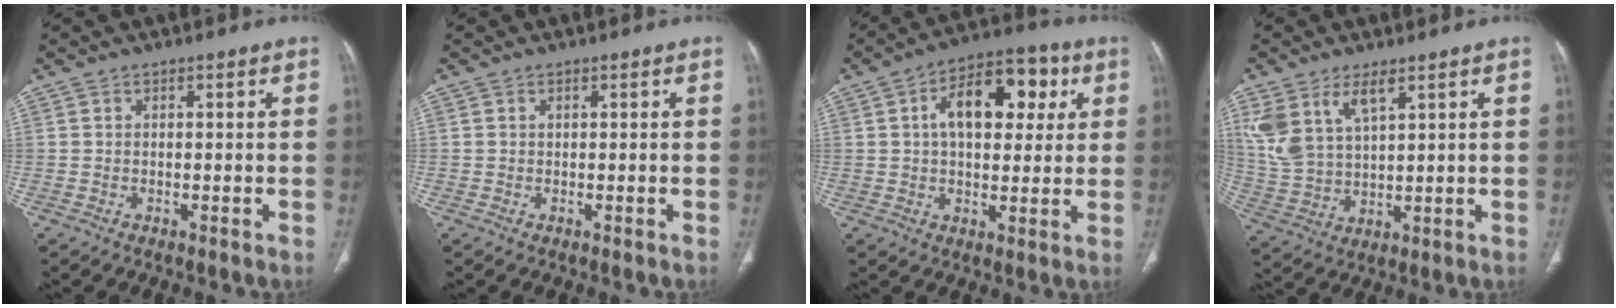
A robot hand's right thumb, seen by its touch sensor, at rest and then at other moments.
{"total": 0.0}
{"total": 14.8, "force": [4.0, 8.5, 11.4], "torque": [-0.143, 0.017, 0.056]}
{"total": 10.4, "force": [5.5, 5.0, 7.3], "torque": [-0.156, -0.013, 0.123]}